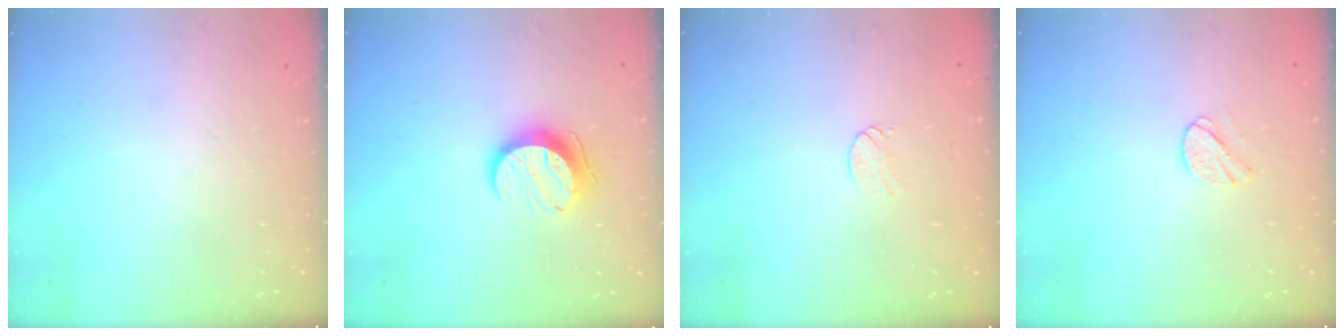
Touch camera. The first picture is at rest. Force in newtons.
{"total": 10.4, "press": 10.4, "slide": 0.9}
{"total": 5.4, "press": 5.3, "slide": 0.5}
{"total": 4.7, "press": 4.6, "slide": 0.5}